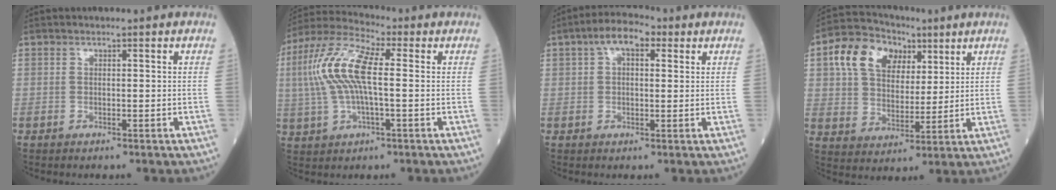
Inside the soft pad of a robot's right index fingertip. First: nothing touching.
{"total": 11.7, "force": [1.0, 3.0, 11.2], "torque": [-0.254, 0.026, 0.015]}
{"total": 6.0, "force": [2.5, 2.9, 4.7], "torque": [-0.081, 0.026, 0.038]}
{"total": 11.7, "force": [4.8, 8.1, 7.0], "torque": [-0.145, 0.038, 0.087]}